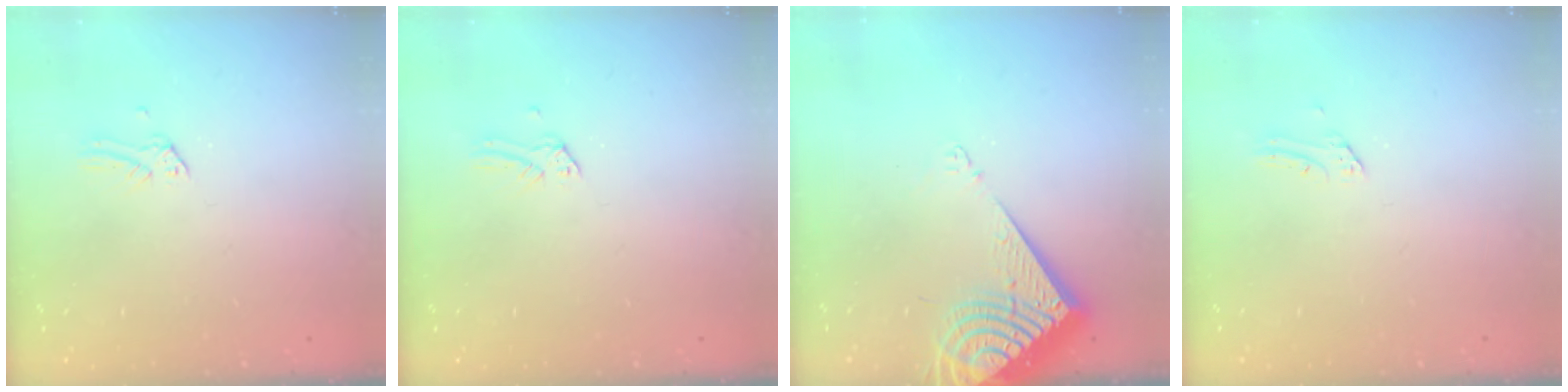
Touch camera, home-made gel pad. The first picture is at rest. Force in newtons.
{"total": 0.0}
{"total": 10.8, "press": 10.7, "slide": 1.4}
{"total": 1.4, "press": 1.4, "slide": 0.1}